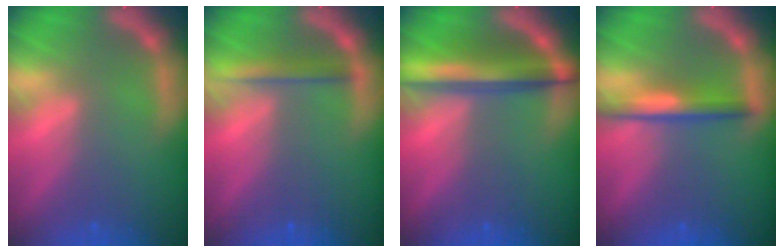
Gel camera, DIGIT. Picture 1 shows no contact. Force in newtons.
{"total": 2.5}
{"total": 6.5}
{"total": 3.5}